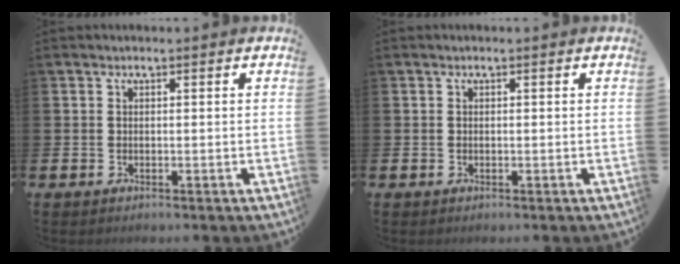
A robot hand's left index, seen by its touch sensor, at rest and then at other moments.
{"total": 0.0}